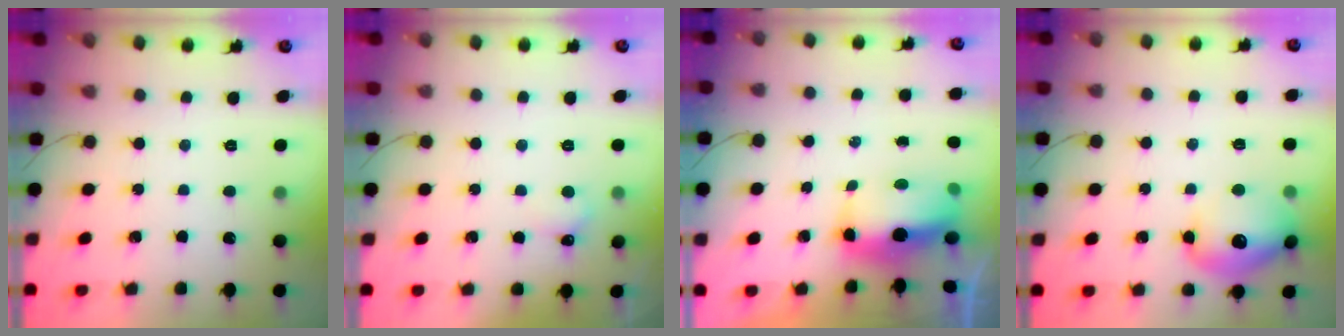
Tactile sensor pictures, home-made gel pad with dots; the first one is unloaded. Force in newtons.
{"total": 4.1, "press": 3.9, "slide": 1.1}
{"total": 14.9, "press": 10.6, "slide": 10.4}
{"total": 14.1, "press": 14.1, "slide": 0.9}